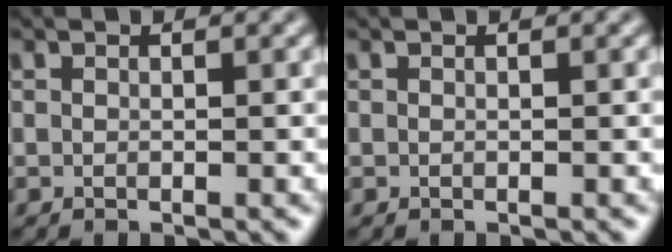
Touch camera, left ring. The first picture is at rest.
{"total": 0.0}